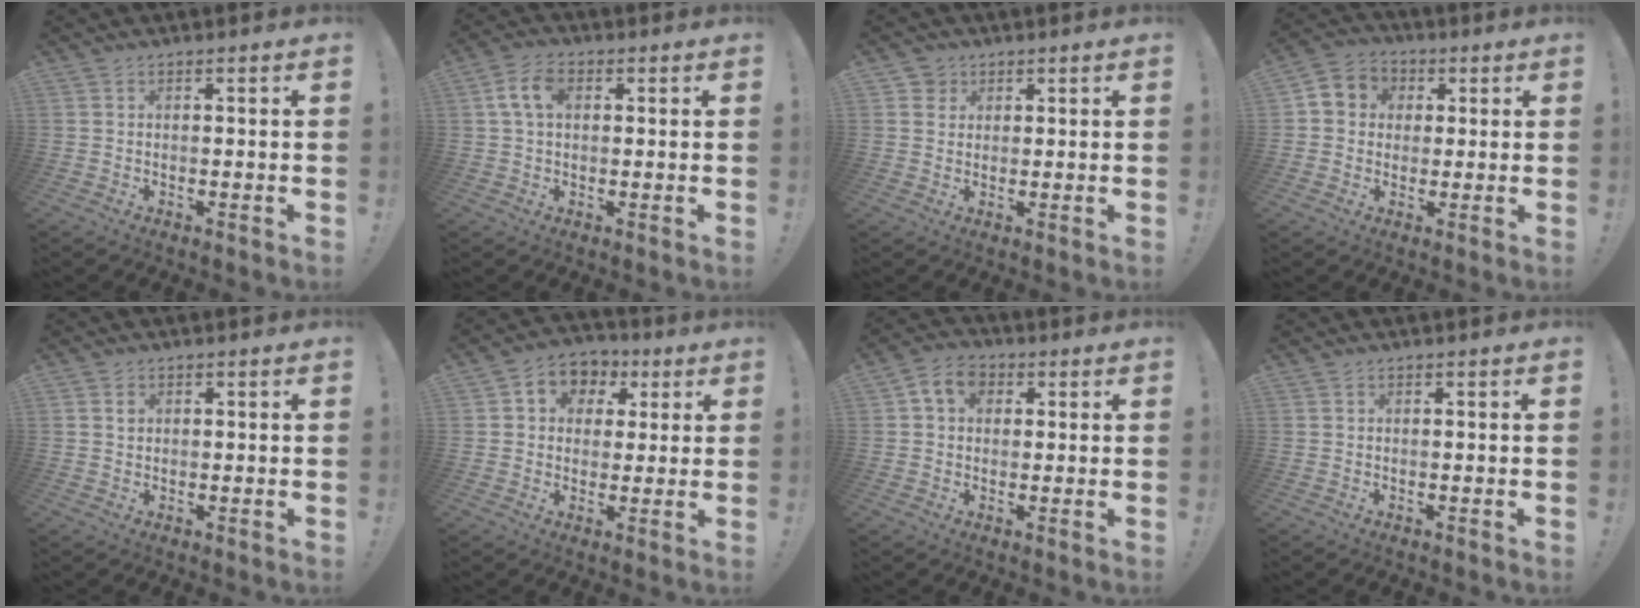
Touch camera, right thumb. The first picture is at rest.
{"total": 7.5, "force": [1.7, 4.8, 5.5], "torque": [-0.109, 0.012, 0.035]}
{"total": 3.5, "force": [2.1, 2.7, 0.5], "torque": [-0.007, -0.008, 0.037]}
{"total": 6.6, "force": [0.2, 6.3, 1.9], "torque": [-0.033, 0.011, 0.011]}
{"total": 1.1, "force": [0.5, 0.9, 0.1], "torque": [0.006, 0.001, 0.008]}
{"total": 7.8, "force": [1.7, 7.0, 3.0], "torque": [-0.039, 0.000, 0.037]}
{"total": 7.1, "force": [2.2, 5.4, 3.9], "torque": [-0.065, 0.007, 0.043]}
{"total": 0.0}